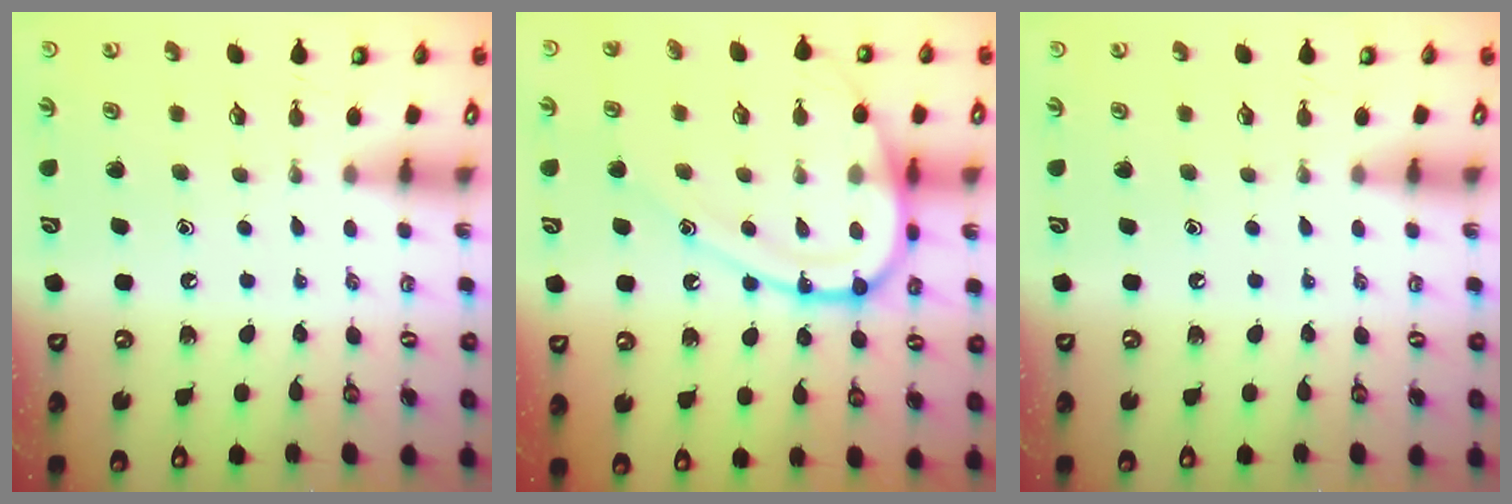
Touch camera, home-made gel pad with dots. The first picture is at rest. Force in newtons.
{"total": 15.8, "press": 15.7, "slide": 1.2}
{"total": 0.0}